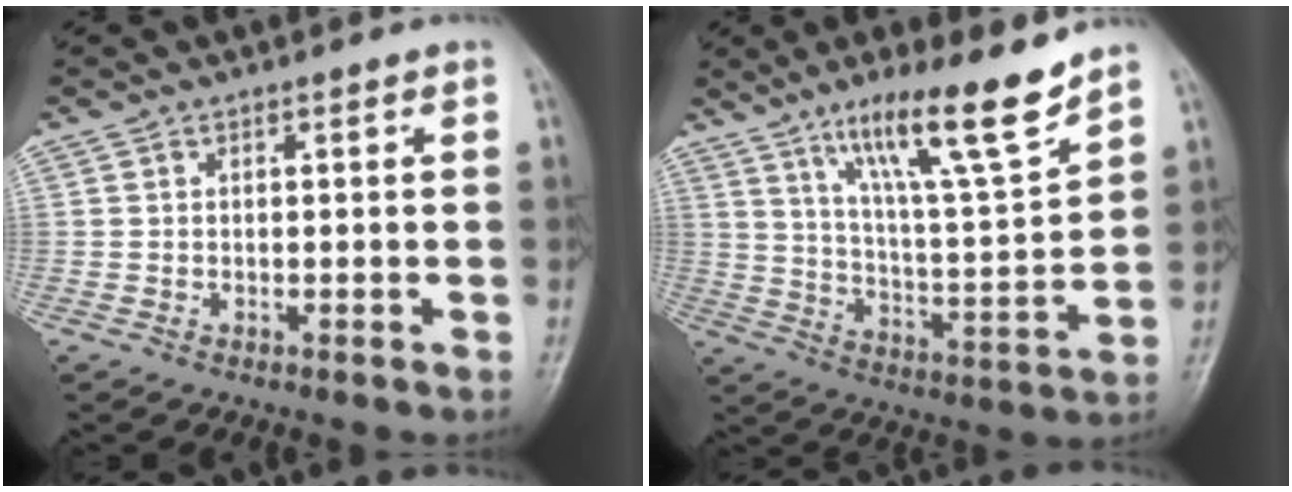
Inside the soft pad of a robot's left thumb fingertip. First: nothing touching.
{"total": 15.7, "force": [10.9, 1.6, 11.2], "torque": [-0.177, -0.065, 0.189]}